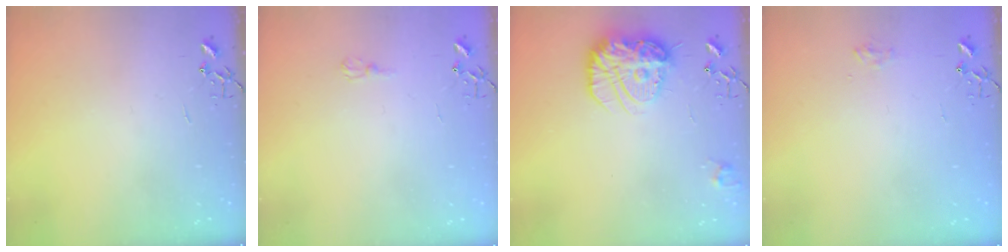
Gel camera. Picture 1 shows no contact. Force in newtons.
{"total": 6.3, "press": 6.2, "slide": 0.7}
{"total": 15.8, "press": 15.8, "slide": 1.3}
{"total": 5.9, "press": 5.9, "slide": 0.7}